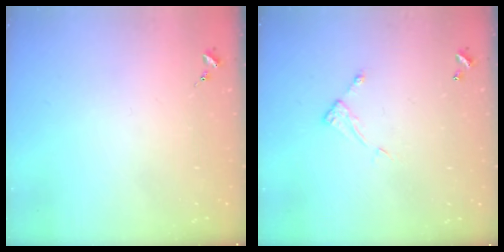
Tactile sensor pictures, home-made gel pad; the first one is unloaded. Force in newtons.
{"total": 5.0, "press": 5.0, "slide": 0.2}